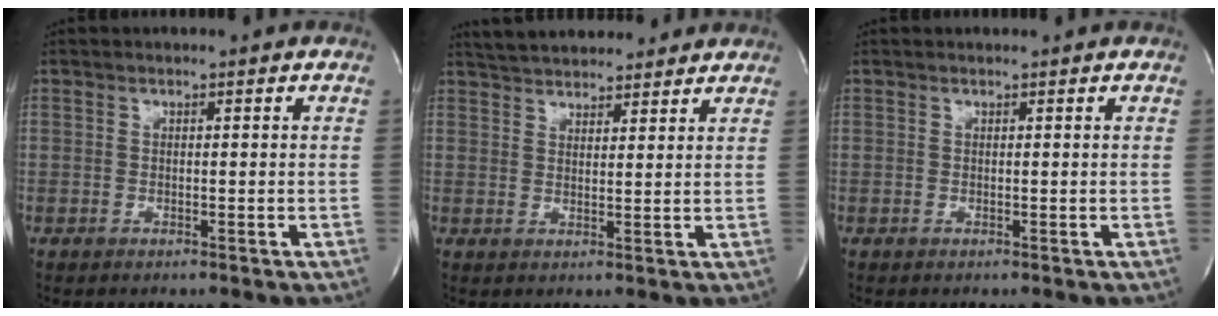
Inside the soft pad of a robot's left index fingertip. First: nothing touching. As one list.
[{"total": 11.7, "force": [10.6, 3.1, 3.9], "torque": [-0.054, 0.027, 0.155]}, {"total": 0.0}]